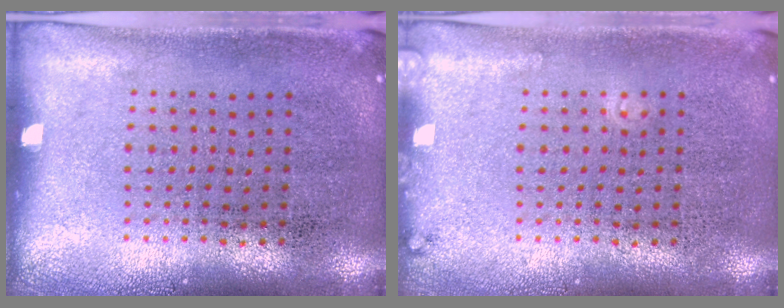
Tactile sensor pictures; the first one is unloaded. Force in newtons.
{"total": 0.9, "press": 0.8, "slide": 0.2}